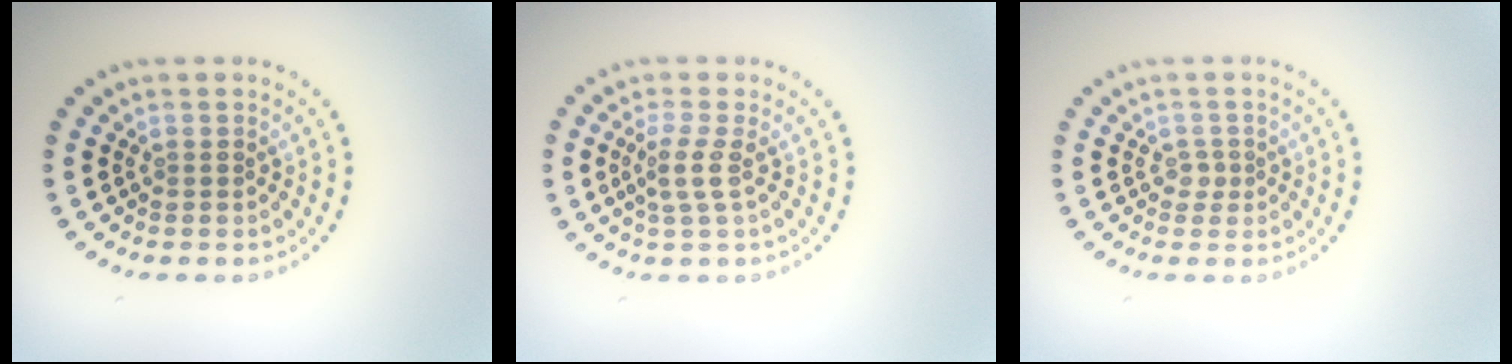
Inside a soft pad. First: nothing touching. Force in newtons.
{"total": 2.0, "press": 1.6, "slide": 1.3}
{"total": 0.9, "press": 0.7, "slide": 0.6}